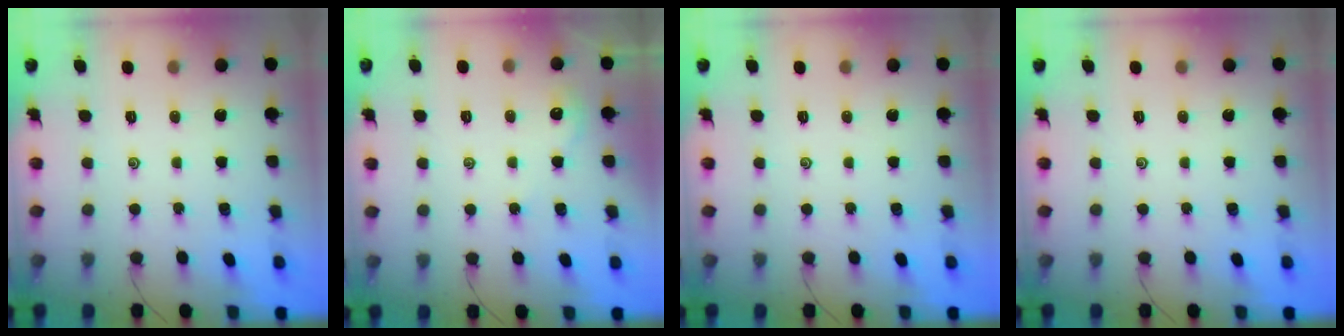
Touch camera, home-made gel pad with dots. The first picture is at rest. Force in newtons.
{"total": 1.9, "press": 1.9, "slide": 0.4}
{"total": 0.0}
{"total": 0.0}